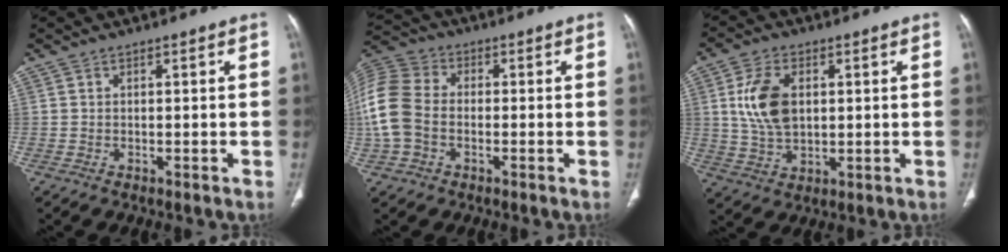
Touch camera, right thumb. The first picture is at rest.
{"total": 12.6, "force": [-1.6, 9.2, 8.5], "torque": [-0.191, 0.026, -0.039]}
{"total": 10.2, "force": [2.0, 6.3, 7.8], "torque": [-0.147, -0.004, 0.044]}